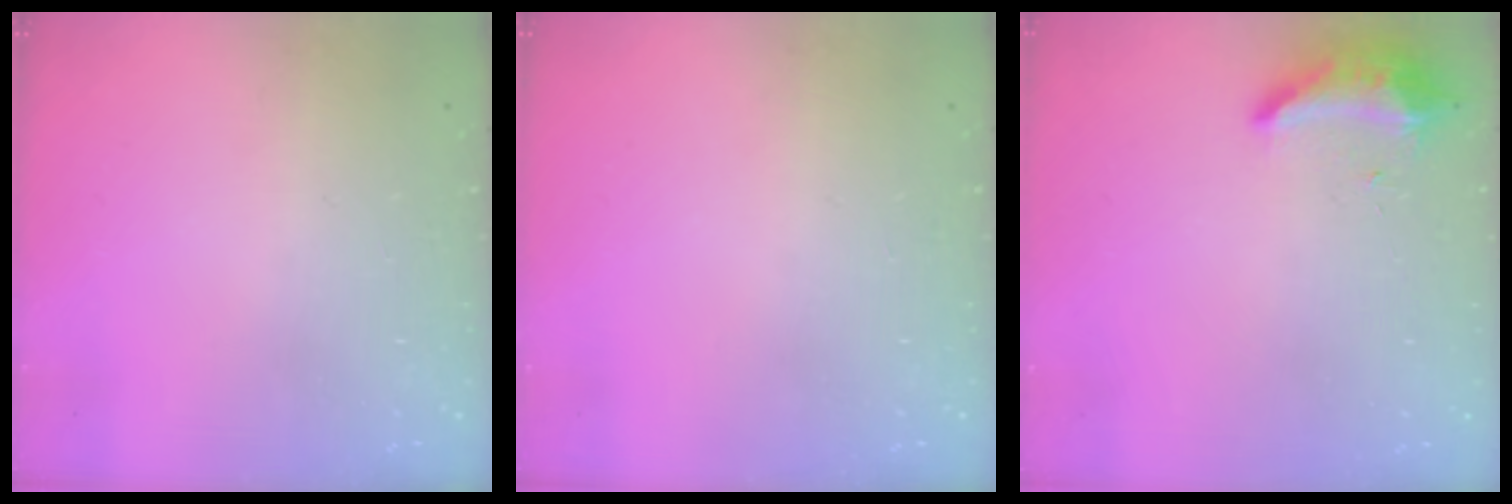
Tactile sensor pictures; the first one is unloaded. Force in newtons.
{"total": 0.0}
{"total": 9.1, "press": 8.8, "slide": 2.4}